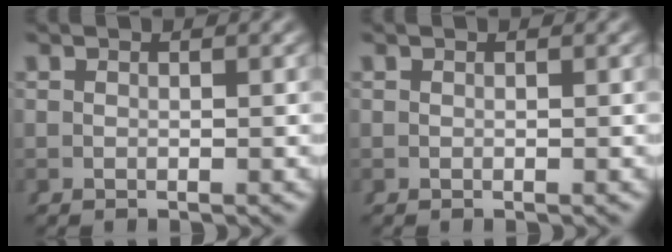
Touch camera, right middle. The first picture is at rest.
{"total": 0.0}